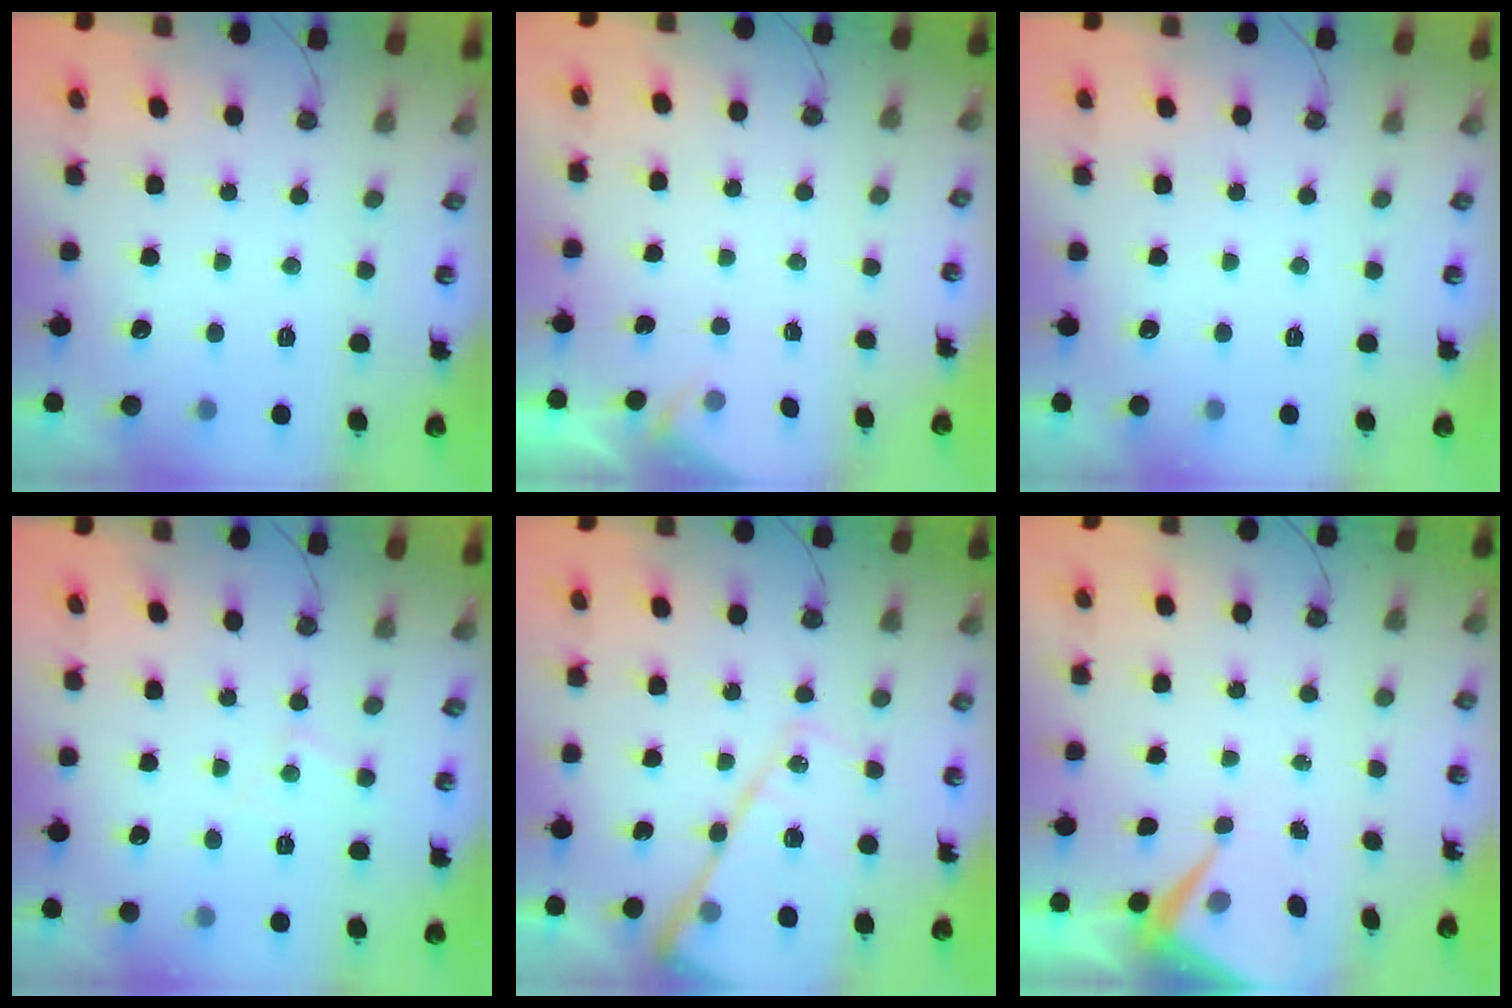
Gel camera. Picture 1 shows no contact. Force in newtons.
{"total": 2.2, "press": 2.2, "slide": 0.4}
{"total": 0.0}
{"total": 5.4, "press": 5.4, "slide": 0.3}
{"total": 19.3, "press": 19.2, "slide": 2.1}
{"total": 8.0, "press": 7.9, "slide": 1.1}